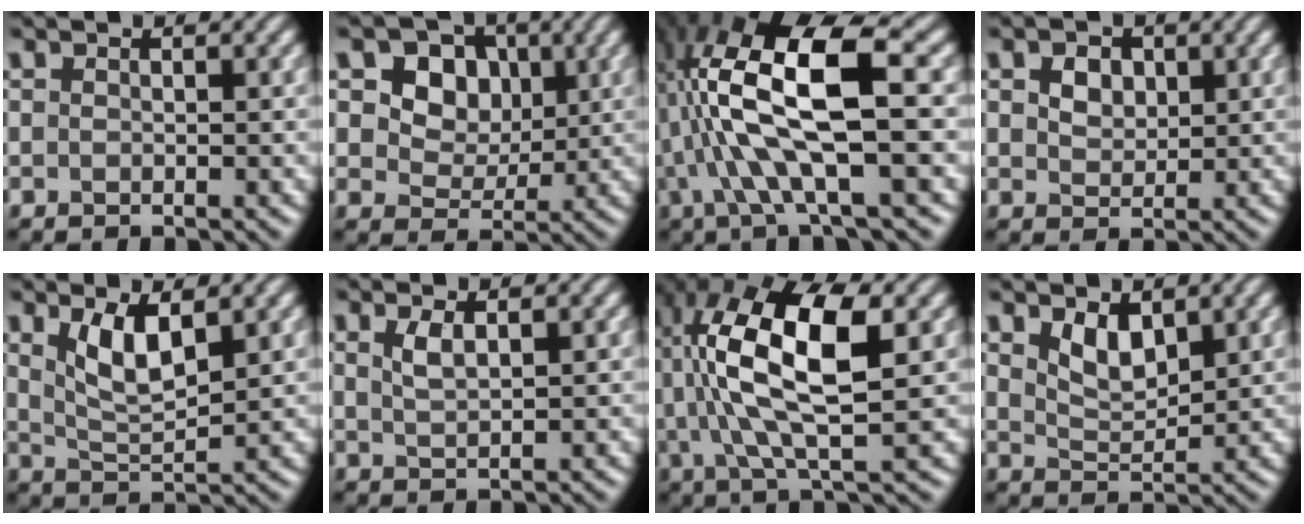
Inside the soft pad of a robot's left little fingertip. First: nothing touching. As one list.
[{"total": 7.5, "force": [2.8, 5.9, 3.7], "torque": [-0.083, 0.002, 0.046]}, {"total": 12.1, "force": [0.6, 3.3, 11.7], "torque": [-0.230, 0.014, 0.012]}, {"total": 2.8, "force": [1.2, 2.0, 1.6], "torque": [-0.032, 0.006, 0.010]}, {"total": 4.1, "force": [1.8, 1.4, 3.4], "torque": [-0.072, -0.005, 0.038]}, {"total": 1.7, "force": [0.8, 0.6, 1.4], "torque": [-0.032, 0.001, 0.019]}, {"total": 12.0, "force": [1.9, 4.3, 11.0], "torque": [-0.216, 0.014, 0.035]}, {"total": 2.8, "force": [1.6, 1.4, 1.8], "torque": [-0.039, -0.008, 0.034]}]